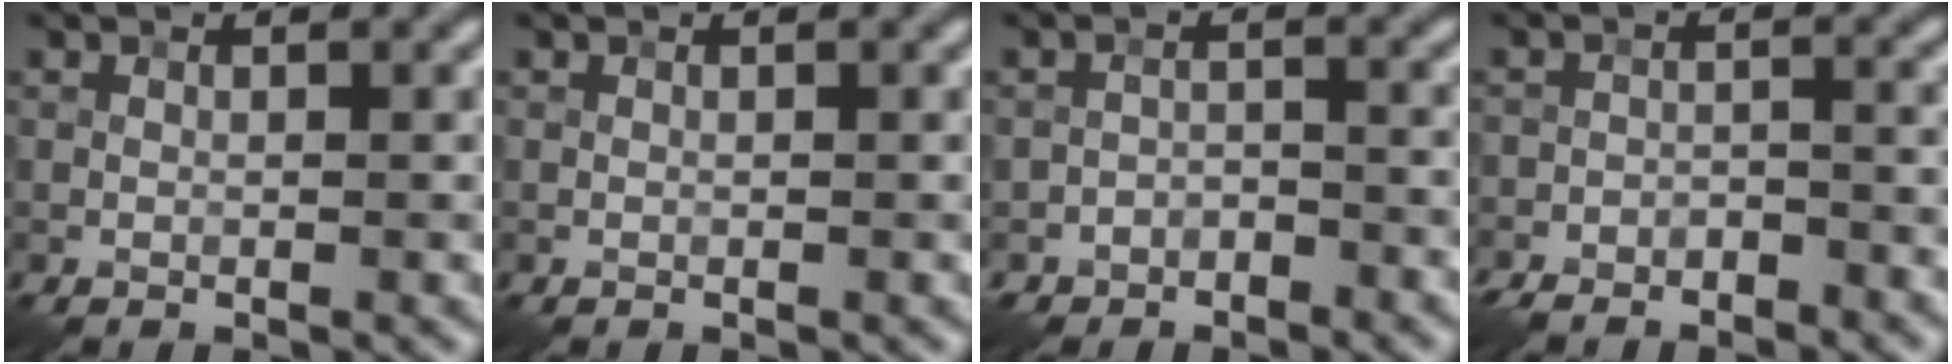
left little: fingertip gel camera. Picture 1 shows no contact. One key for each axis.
{"total": 0.0}
{"total": 2.6, "fx": -2.2, "fy": 1.4, "fz": 0.1, "tx": 0.006, "ty": 0.016, "tz": -0.036}
{"total": 4.2, "fx": -3.9, "fy": 1.4, "fz": 1.0, "tx": -0.016, "ty": 0.003, "tz": -0.065}